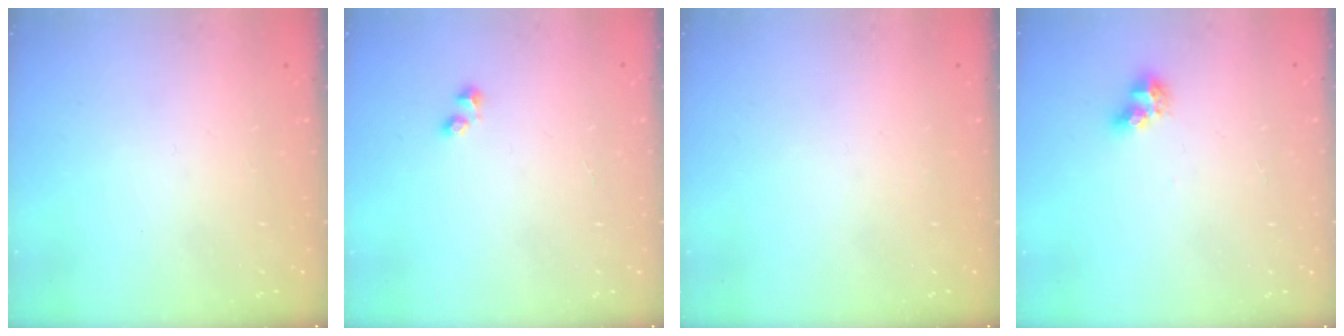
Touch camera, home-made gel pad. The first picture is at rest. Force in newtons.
{"total": 1.5, "press": 1.2, "slide": 0.8}
{"total": 0.0}
{"total": 6.4, "press": 6.3, "slide": 0.7}